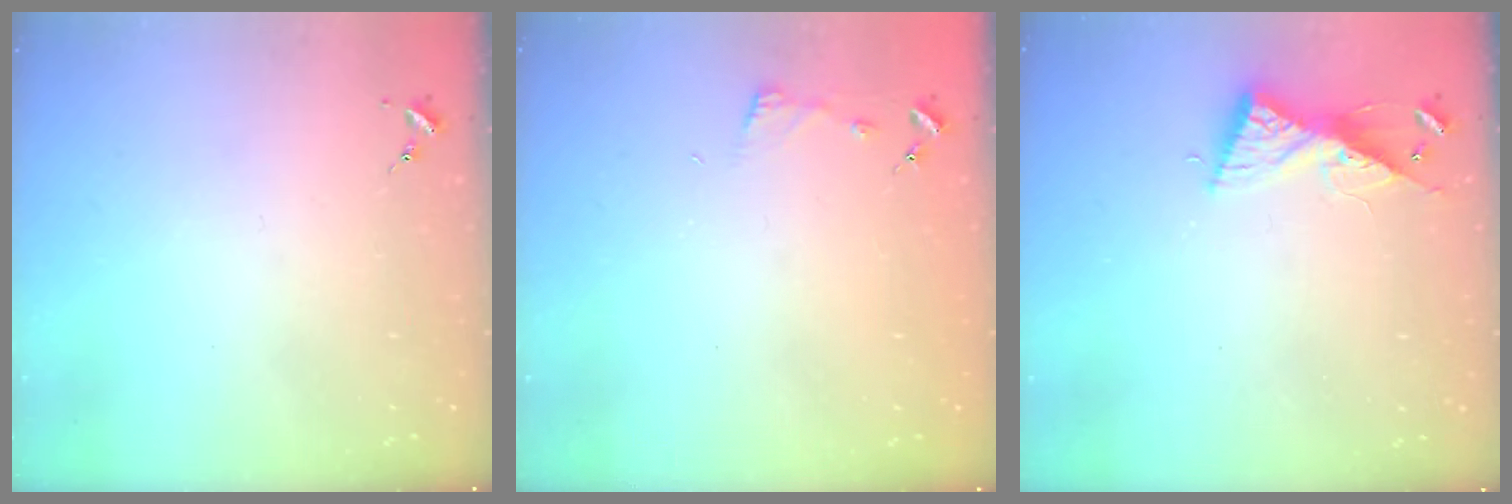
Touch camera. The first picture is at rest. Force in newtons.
{"total": 2.9, "press": 2.9, "slide": 0.3}
{"total": 8.7, "press": 8.7, "slide": 0.3}